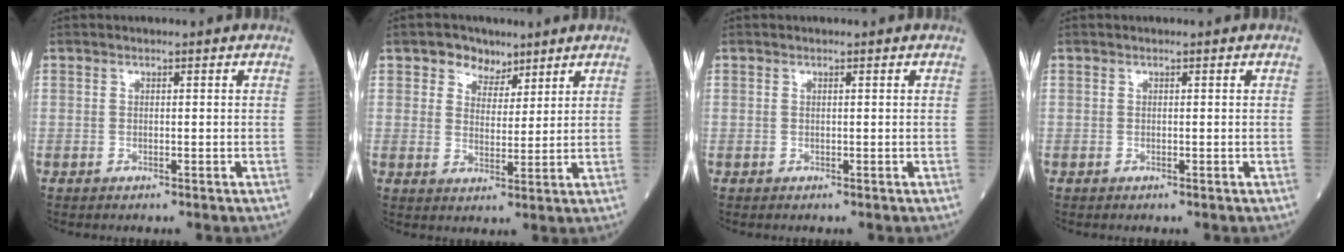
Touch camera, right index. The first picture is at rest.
{"total": 4.8, "force": [3.3, 3.3, 1.3], "torque": [-0.020, 0.005, 0.058]}
{"total": 0.0}
{"total": 0.0}